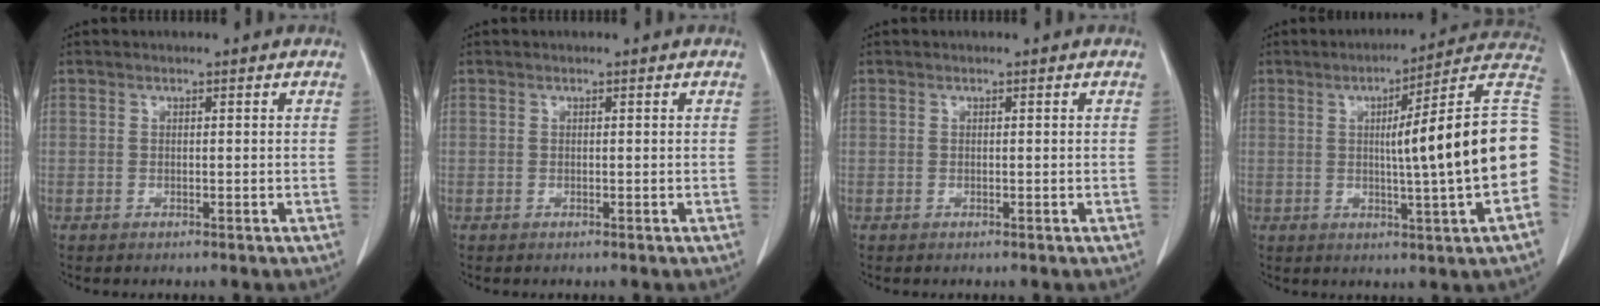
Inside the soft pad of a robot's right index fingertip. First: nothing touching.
{"total": 0.0}
{"total": 0.0}
{"total": 17.8, "force": [-0.4, -0.8, 17.8], "torque": [-0.192, 0.026, -0.013]}